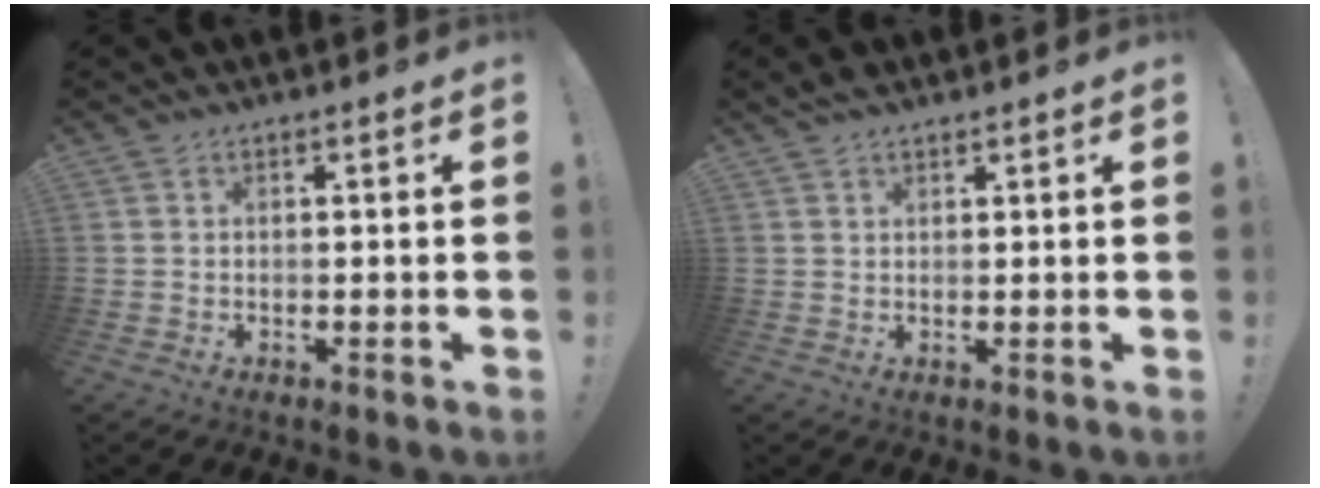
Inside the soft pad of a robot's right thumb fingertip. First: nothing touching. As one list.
[{"total": 2.2, "force": [1.8, 1.0, 0.7], "torque": [-0.013, -0.005, 0.035]}]